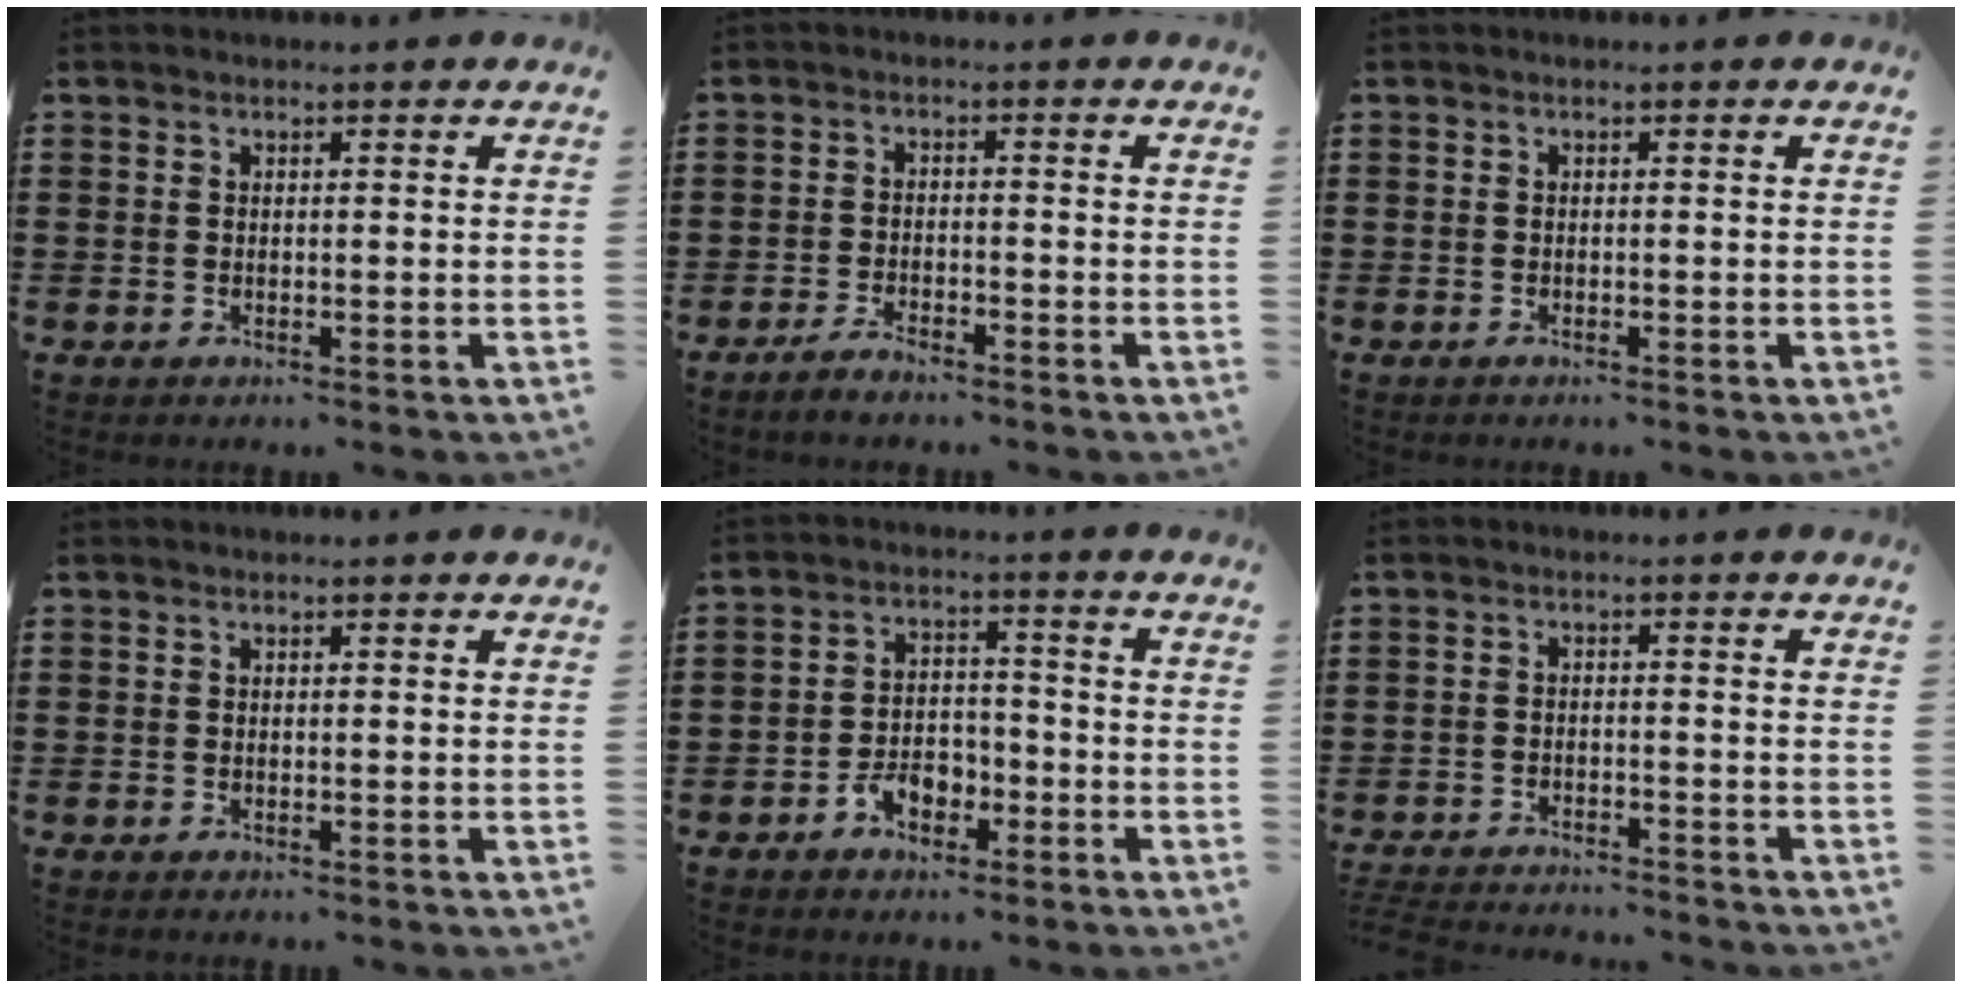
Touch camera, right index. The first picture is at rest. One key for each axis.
{"total": 2.1, "fx": -2.0, "fy": 0.3, "fz": 0.7, "tx": -0.013, "ty": 0.008, "tz": -0.039}
{"total": 0.0}
{"total": 0.0}
{"total": 4.9, "fx": -3.1, "fy": 2.8, "fz": 2.6, "tx": -0.053, "ty": 0.007, "tz": -0.058}
{"total": 3.2, "fx": -3.2, "fy": -0.2, "fz": 0.1, "tx": -0.003, "ty": -0.002, "tz": -0.069}